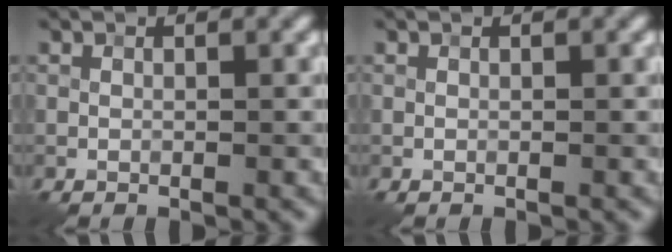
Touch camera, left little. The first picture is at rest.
{"total": 0.0}